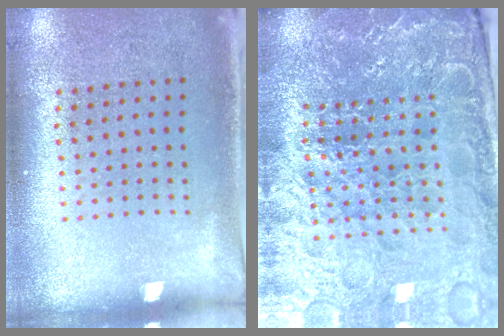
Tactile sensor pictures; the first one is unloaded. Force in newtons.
{"total": 5.4, "press": 5.0, "slide": 1.9}